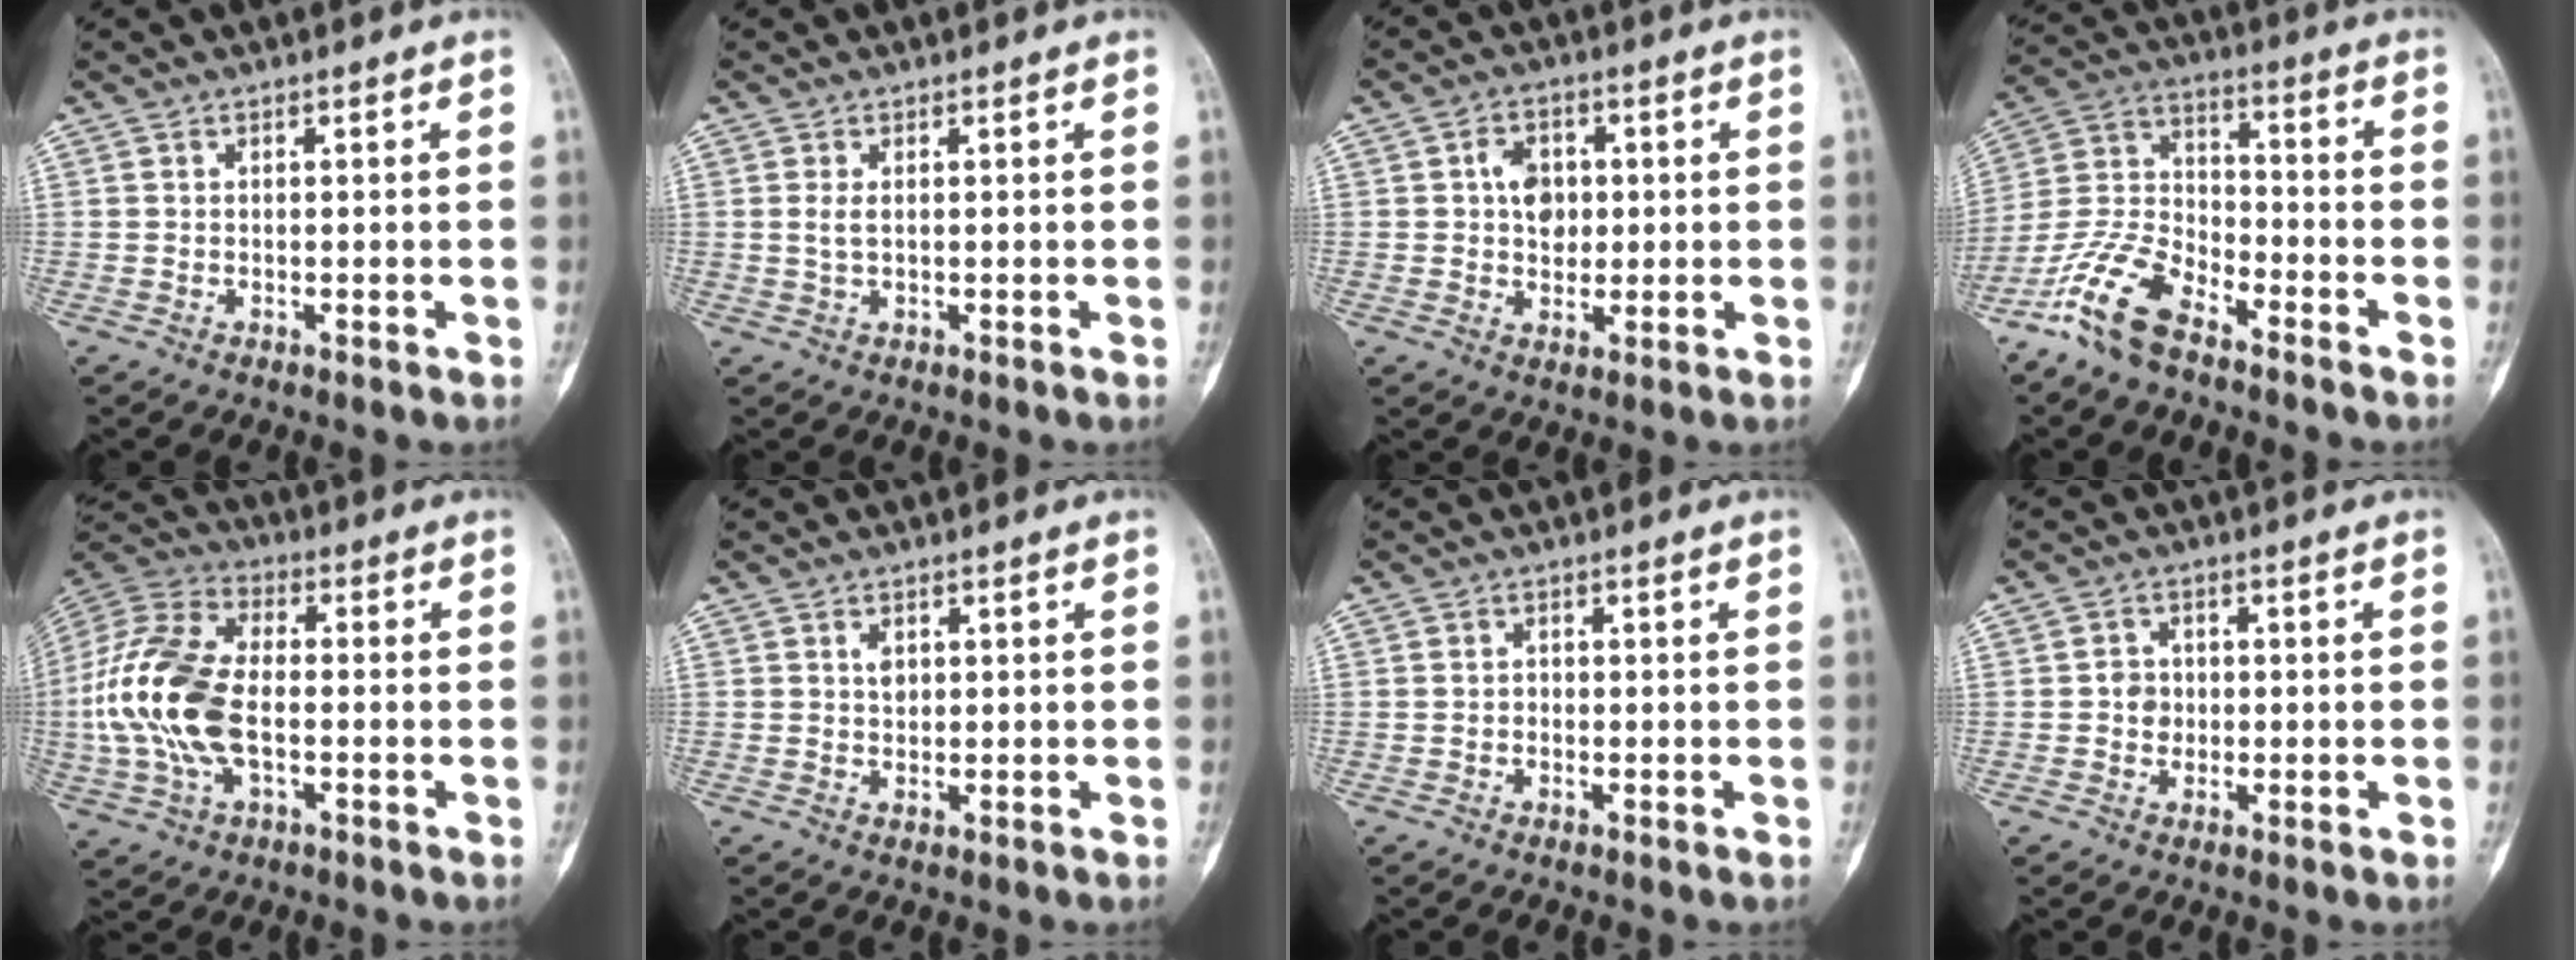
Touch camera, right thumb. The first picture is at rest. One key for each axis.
{"total": 1.5, "fx": 0.2, "fy": 0.7, "fz": 1.3, "tx": -0.028, "ty": 0.000, "tz": 0.005}
{"total": 6.1, "fx": 0.7, "fy": 4.6, "fz": 3.9, "tx": -0.033, "ty": 0.000, "tz": 0.009}
{"total": 12.8, "fx": -8.9, "fy": 5.5, "fz": 7.5, "tx": -0.158, "ty": 0.052, "tz": -0.184}
{"total": 18.2, "fx": -2.2, "fy": 10.3, "fz": 14.8, "tx": -0.320, "ty": 0.022, "tz": -0.044}
{"total": 1.8, "fx": 0.5, "fy": 1.2, "fz": 1.1, "tx": -0.011, "ty": -0.002, "tz": 0.009}
{"total": 0.9, "fx": -0.3, "fy": 0.8, "fz": 0.3, "tx": 0.006, "ty": 0.005, "tz": -0.010}
{"total": 3.0, "fx": -0.2, "fy": 2.7, "fz": 1.2, "tx": 0.002, "ty": 0.007, "tz": -0.008}